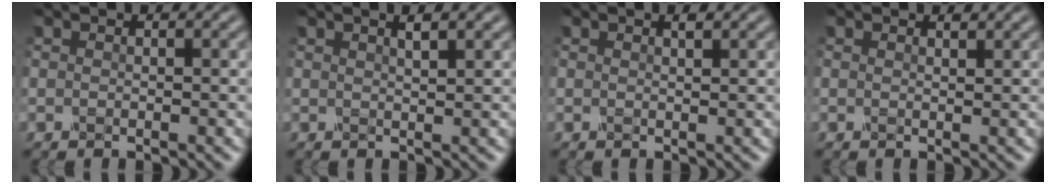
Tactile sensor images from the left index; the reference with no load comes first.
{"total": 2.2, "force": [1.1, 0.6, 1.7], "torque": [-0.010, 0.006, 0.002]}
{"total": 0.7, "force": [0.4, 0.1, 0.5], "torque": [-0.009, 0.002, 0.005]}
{"total": 0.6, "force": [0.6, 0.1, 0.3], "torque": [-0.005, 0.000, 0.007]}